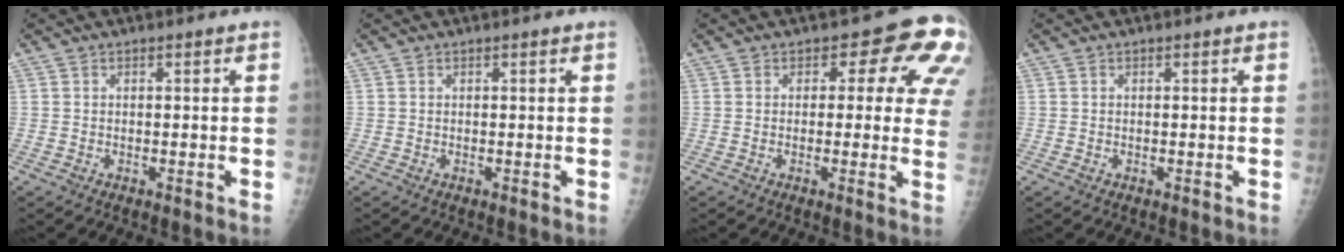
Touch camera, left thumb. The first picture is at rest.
{"total": 0.0}
{"total": 11.0, "force": [3.4, 6.1, 8.5], "torque": [-0.045, -0.007, 0.022]}
{"total": 0.0}